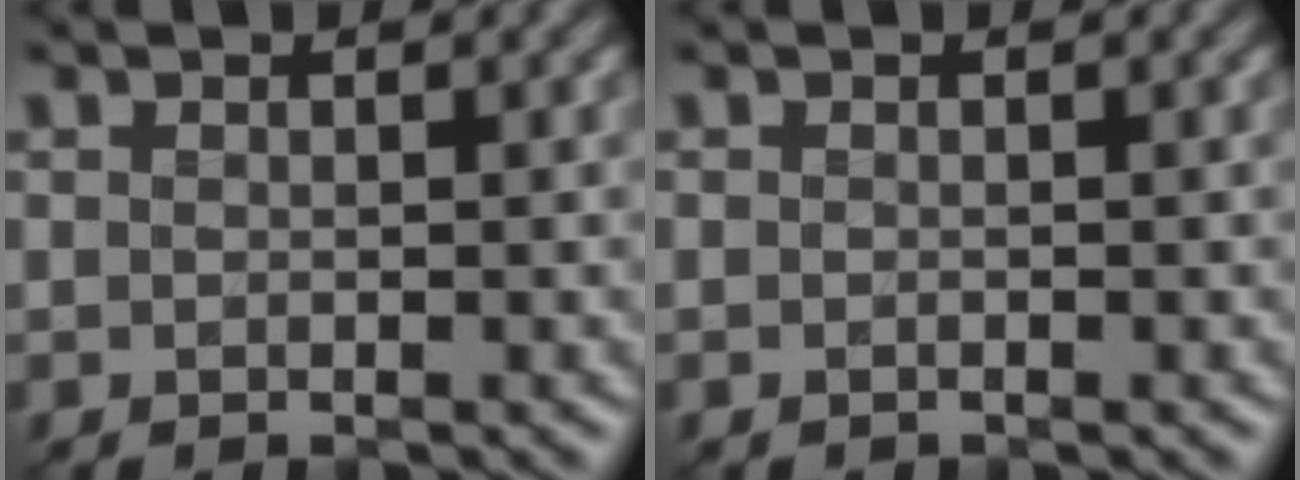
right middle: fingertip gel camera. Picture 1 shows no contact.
{"total": 0.0}